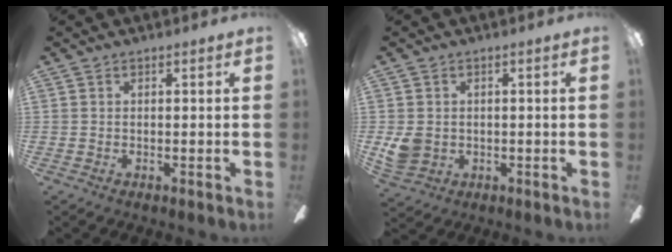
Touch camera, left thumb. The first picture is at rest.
{"total": 4.8, "force": [0.4, 4.2, 2.2], "torque": [-0.041, 0.006, 0.013]}